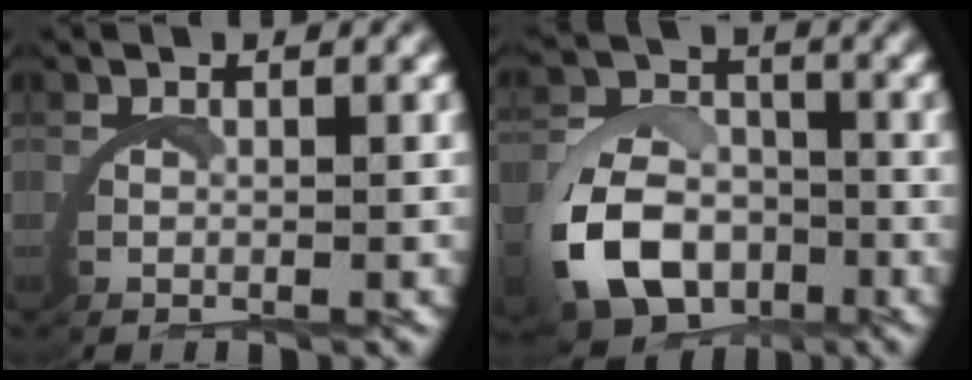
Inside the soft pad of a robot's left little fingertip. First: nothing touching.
{"total": 8.2, "force": [-2.8, 6.5, 4.1], "torque": [-0.086, -0.027, -0.049]}